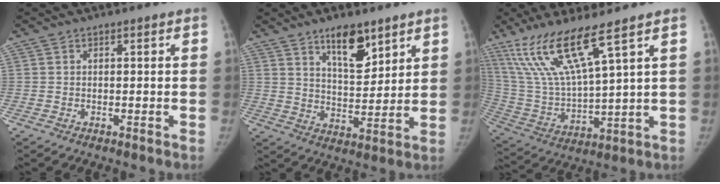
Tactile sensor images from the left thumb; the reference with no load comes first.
{"total": 9.7, "force": [6.3, 4.0, 6.2], "torque": [-0.074, -0.047, 0.109]}
{"total": 15.2, "force": [9.6, 1.8, 11.7], "torque": [-0.249, -0.045, 0.202]}